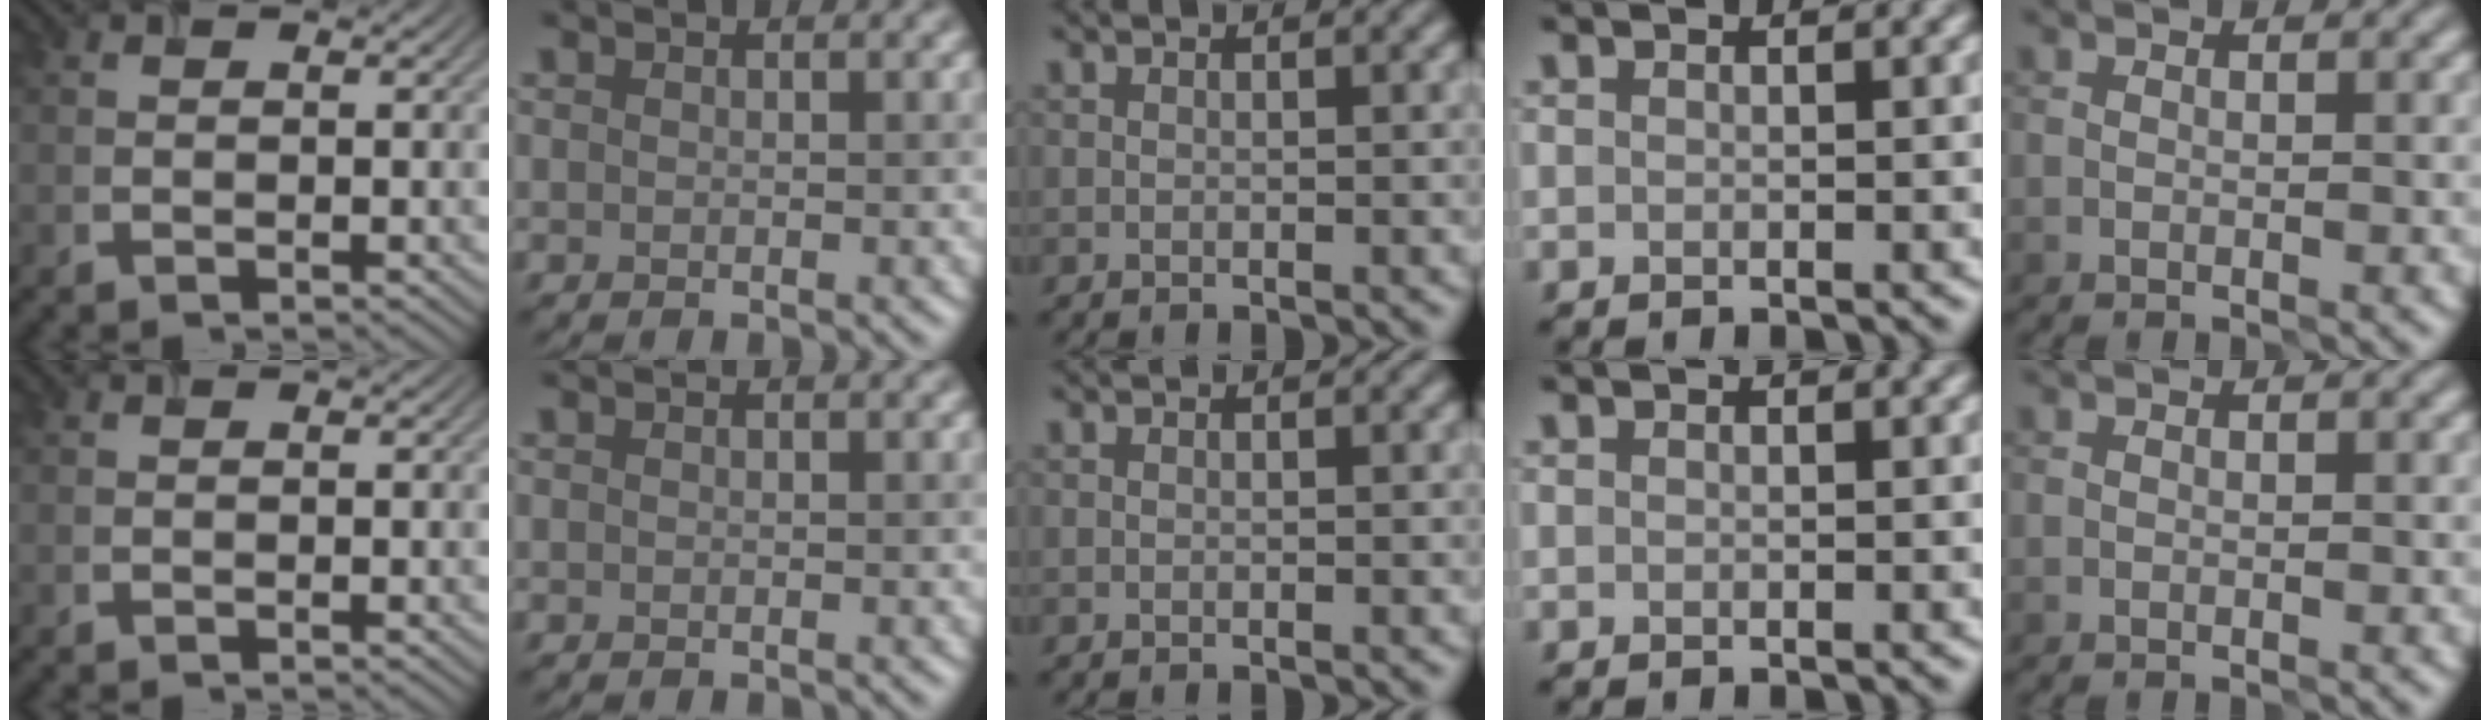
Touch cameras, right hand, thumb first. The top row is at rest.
{}